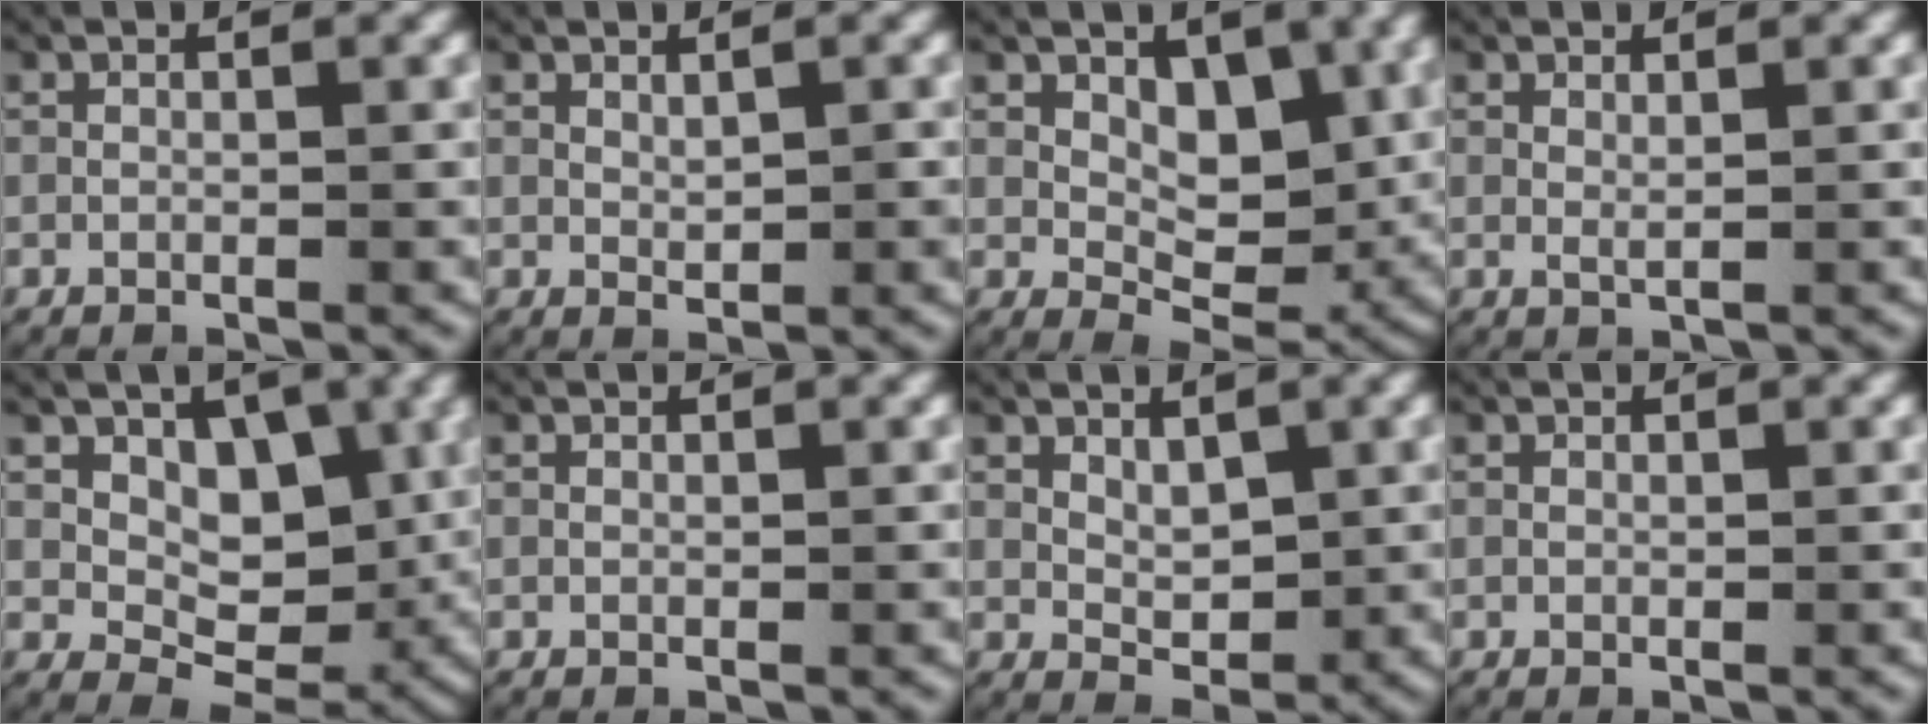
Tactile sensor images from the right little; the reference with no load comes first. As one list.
[{"total": 1.7, "force": [0.5, 0.9, 1.4], "torque": [-0.021, -0.002, 0.013]}, {"total": 6.2, "force": [1.2, 3.7, 4.8], "torque": [-0.055, -0.030, 0.028]}, {"total": 1.1, "force": [0.4, 0.4, 0.9], "torque": [-0.016, 0.003, 0.008]}, {"total": 5.6, "force": [-0.3, 4.3, 3.7], "torque": [-0.059, -0.038, 0.017]}, {"total": 0.0}, {"total": 3.0, "force": [0.8, 1.9, 2.1], "torque": [-0.029, -0.024, 0.026]}, {"total": 0.0}]